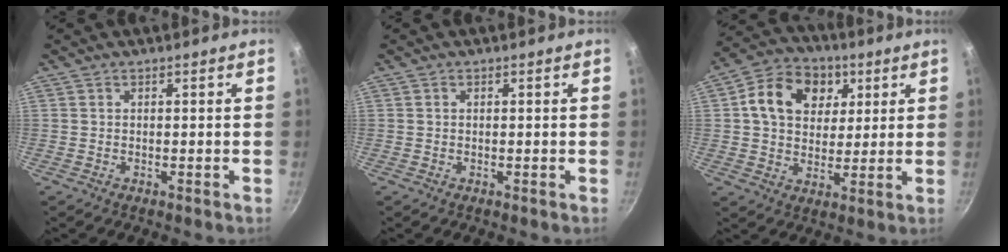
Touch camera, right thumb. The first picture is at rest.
{"total": 0.0}
{"total": 14.0, "force": [4.4, 10.9, 7.8], "torque": [-0.110, 0.004, 0.061]}